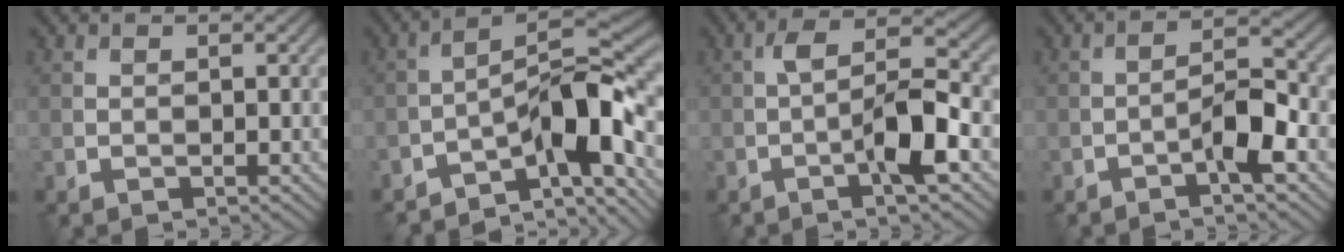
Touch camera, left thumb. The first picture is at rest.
{"total": 10.8, "force": [-7.1, 2.8, 7.7], "torque": [-0.104, 0.009, -0.129]}
{"total": 7.1, "force": [-2.3, 1.8, 6.4], "torque": [-0.114, 0.020, -0.051]}
{"total": 4.6, "force": [-2.4, 1.1, 3.8], "torque": [-0.066, 0.016, -0.050]}